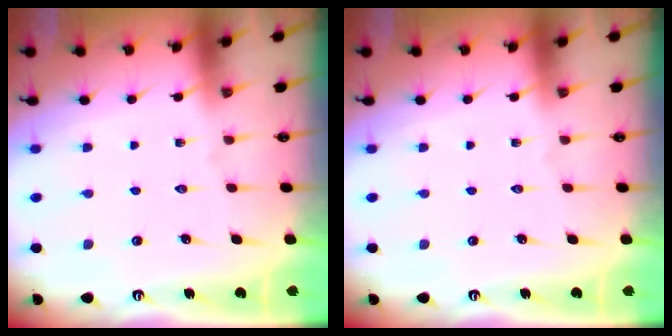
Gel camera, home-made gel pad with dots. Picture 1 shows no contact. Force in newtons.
{"total": 0.0}